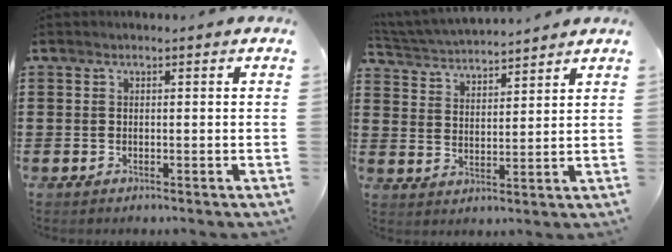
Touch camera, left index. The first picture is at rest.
{"total": 4.2, "force": [4.2, 0.2, 0.3], "torque": [-0.026, -0.021, 0.073]}